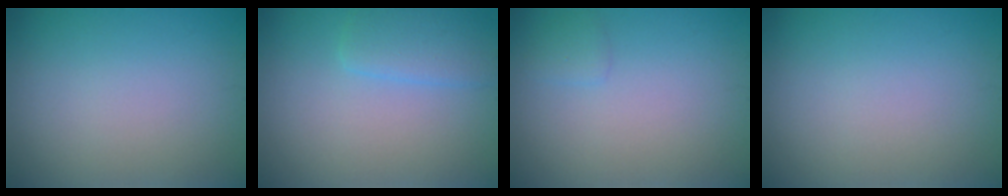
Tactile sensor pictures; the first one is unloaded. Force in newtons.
{"total": 2.7, "press": 2.7, "slide": 0.0}
{"total": 0.8, "press": 0.8, "slide": 0.1}
{"total": 0.0}